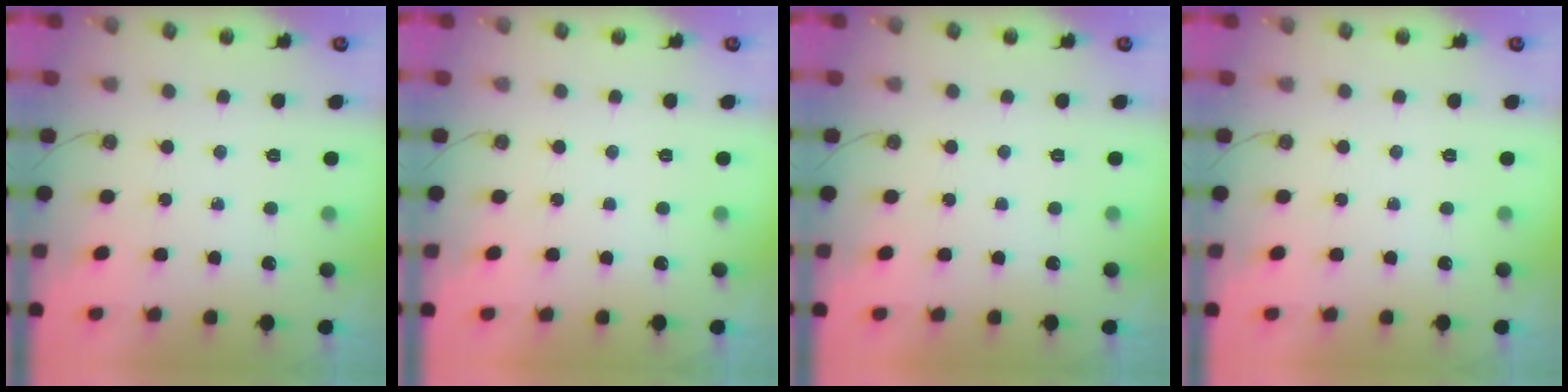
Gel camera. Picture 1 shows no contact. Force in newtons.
{"total": 0.0}
{"total": 0.0}
{"total": 0.0}